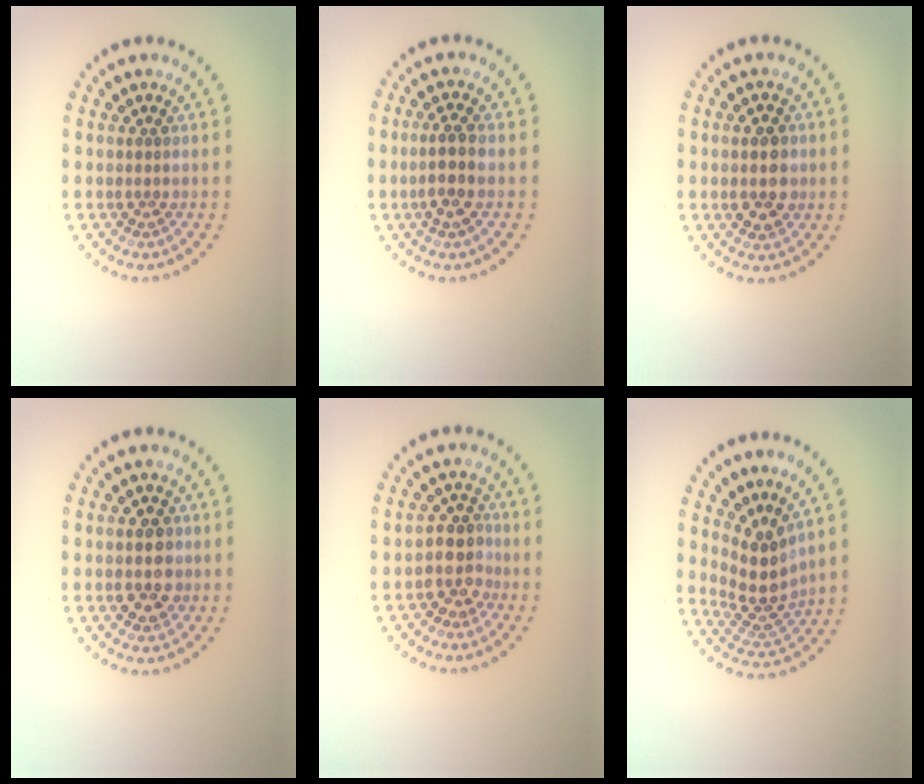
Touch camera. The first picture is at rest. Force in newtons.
{"total": 2.5, "press": 2.3, "slide": 1.0}
{"total": 3.6, "press": 3.5, "slide": 0.2}
{"total": 3.4, "press": 3.3, "slide": 0.2}
{"total": 2.9, "press": 2.4, "slide": 1.5}
{"total": 3.6, "press": 2.7, "slide": 2.5}